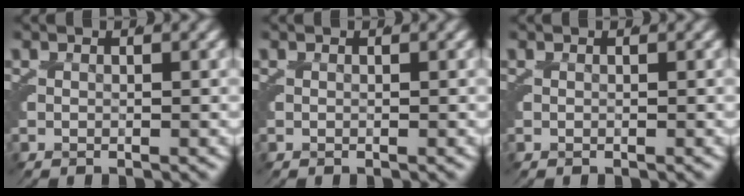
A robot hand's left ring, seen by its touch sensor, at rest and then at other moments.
{"total": 0.0}
{"total": 0.0}